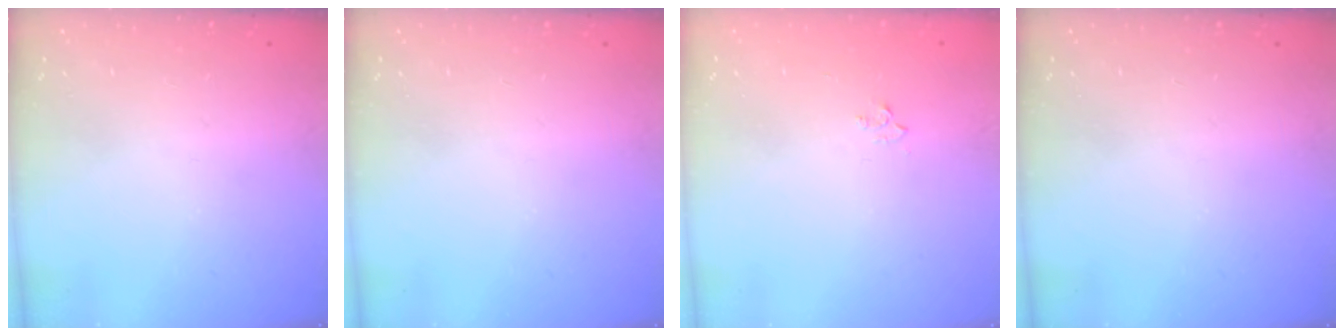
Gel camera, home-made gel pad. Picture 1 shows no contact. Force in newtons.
{"total": 0.0}
{"total": 2.9, "press": 2.8, "slide": 0.4}
{"total": 0.0}